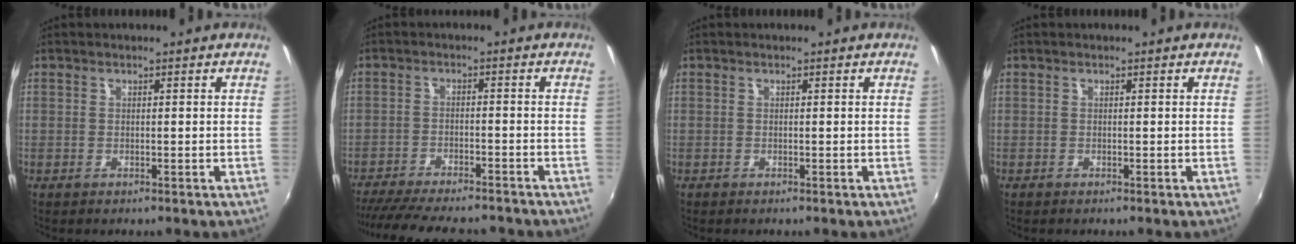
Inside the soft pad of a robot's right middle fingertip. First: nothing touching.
{"total": 16.3, "force": [-14.1, 3.4, 7.3], "torque": [-0.149, -0.027, -0.214]}
{"total": 0.0}
{"total": 0.0}